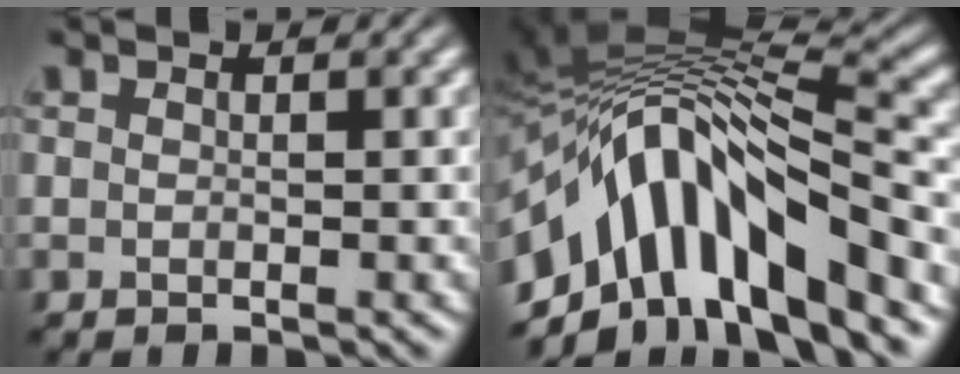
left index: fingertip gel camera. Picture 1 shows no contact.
{"total": 12.3, "force": [-5.2, 5.1, 9.9], "torque": [-0.158, 0.013, -0.080]}